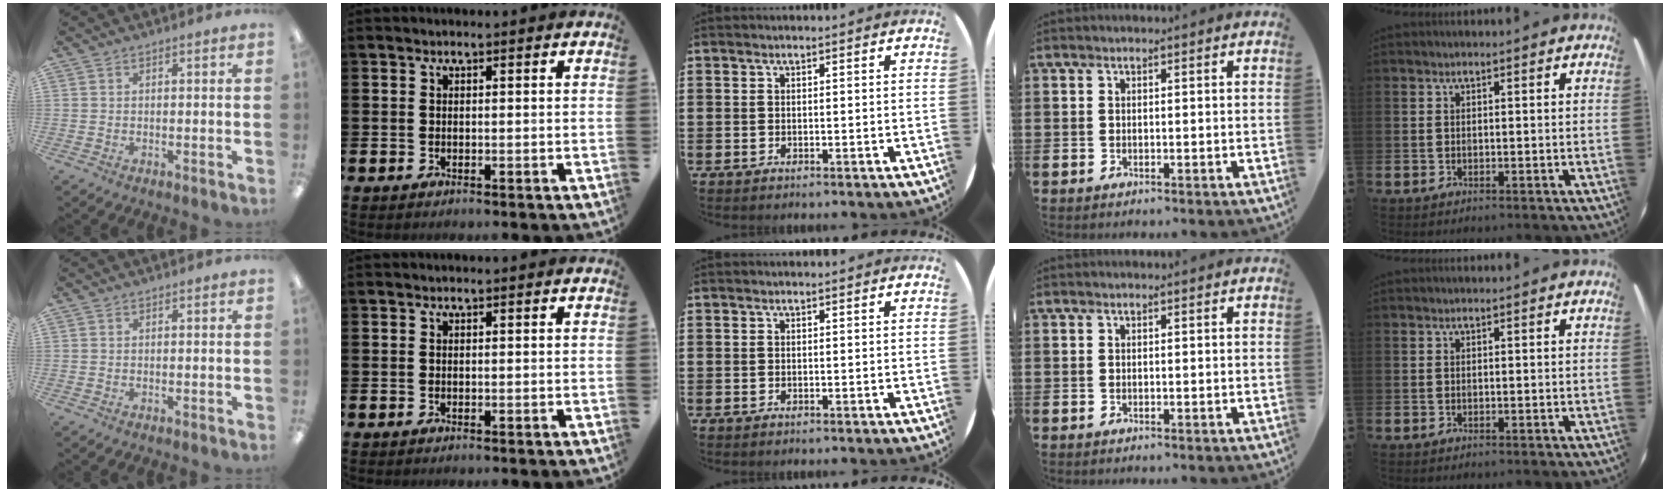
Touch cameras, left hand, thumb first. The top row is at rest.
{}